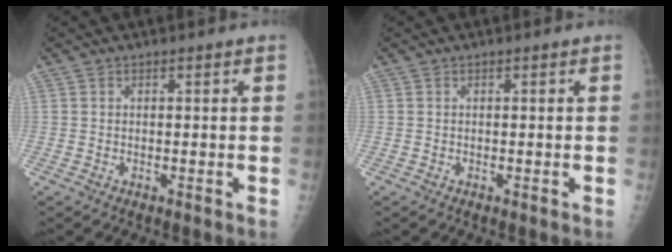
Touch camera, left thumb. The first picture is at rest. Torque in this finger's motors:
{"motor_torque": [0.04, -0.02, 0.07, 0.05, 0.01]}